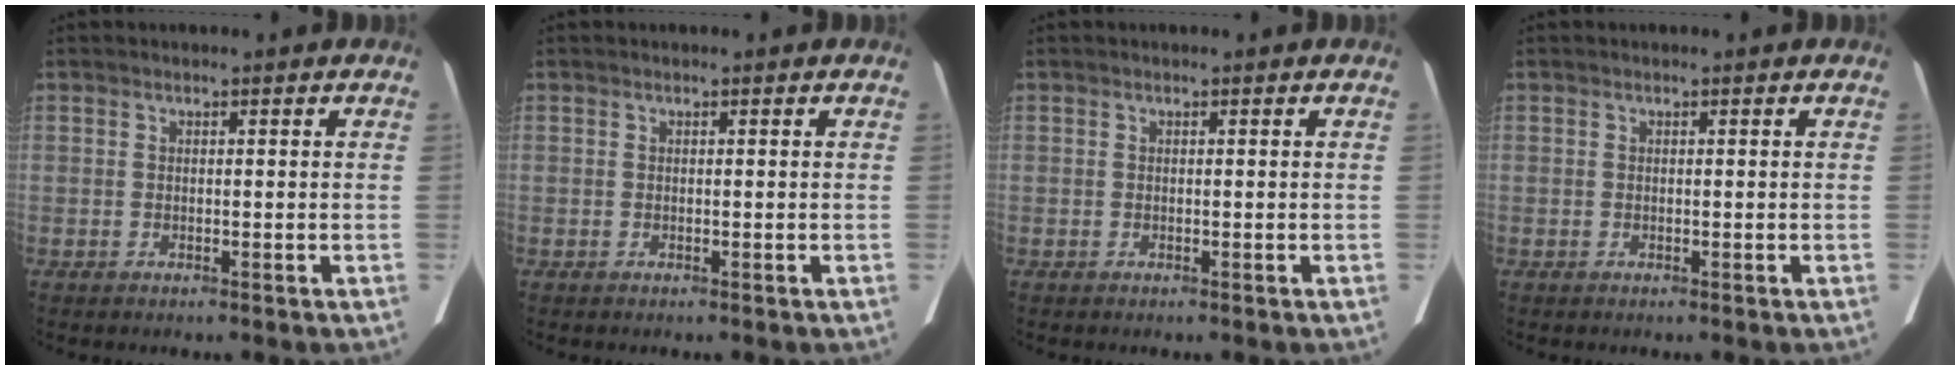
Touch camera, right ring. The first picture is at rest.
{"total": 0.0}
{"total": 0.0}
{"total": 0.0}